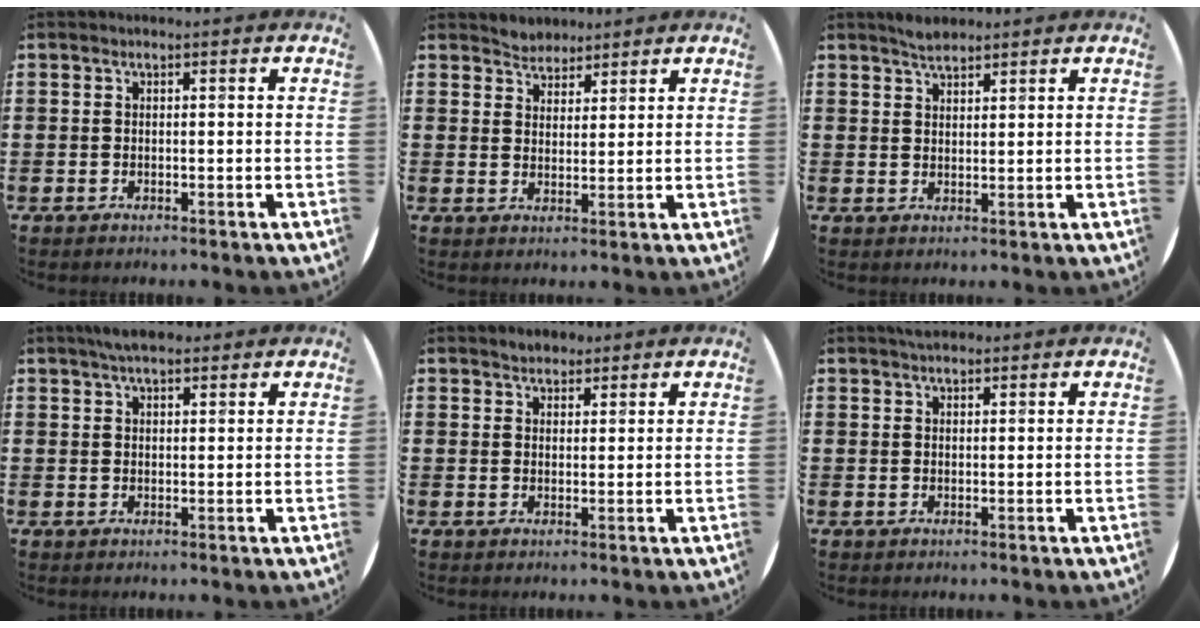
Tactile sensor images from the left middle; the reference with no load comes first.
{"total": 2.8, "force": [2.7, 0.8, -0.3], "torque": [-0.001, -0.001, 0.053]}
{"total": 2.3, "force": [2.2, 0.6, 0.7], "torque": [-0.007, 0.001, 0.038]}
{"total": 3.2, "force": [2.7, 1.1, 1.4], "torque": [-0.024, 0.003, 0.047]}
{"total": 2.0, "force": [1.9, 0.7, 0.0], "torque": [0.006, 0.003, 0.035]}
{"total": 1.5, "force": [1.5, 0.4, 0.3], "torque": [-0.007, 0.004, 0.027]}